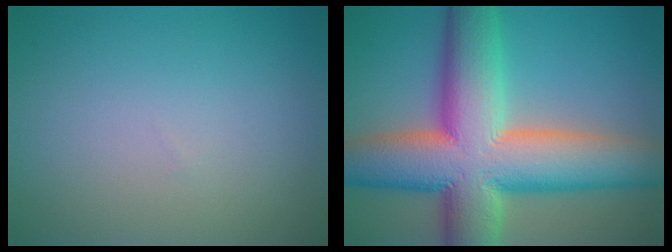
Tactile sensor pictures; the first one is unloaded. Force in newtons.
{"total": 15.0, "press": 15.0, "slide": 0.8}